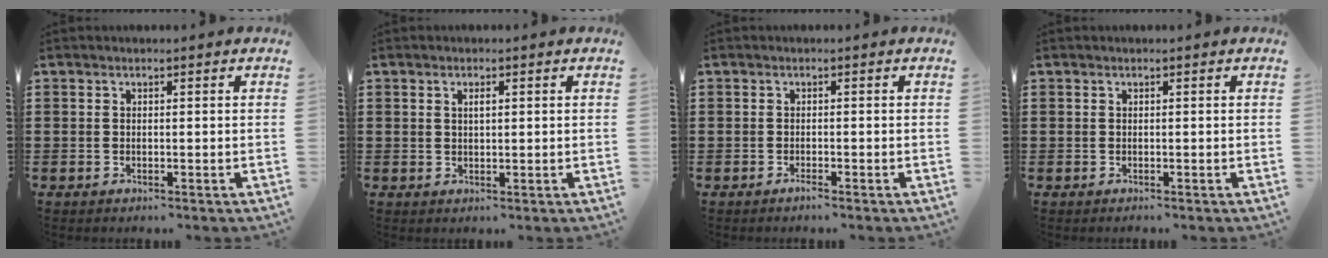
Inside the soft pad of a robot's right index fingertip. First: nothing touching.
{"total": 1.2, "force": [0.4, 0.4, 1.1], "torque": [-0.022, 0.004, 0.006]}
{"total": 0.9, "force": [-0.8, 0.1, 0.5], "torque": [-0.012, -0.005, -0.013]}
{"total": 0.0}